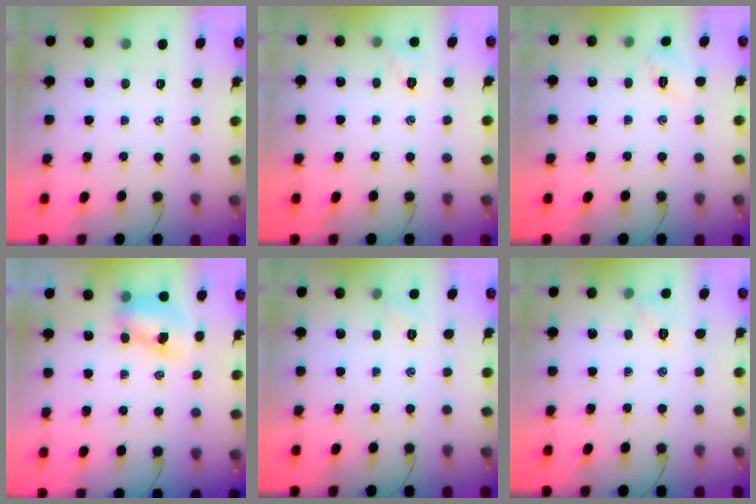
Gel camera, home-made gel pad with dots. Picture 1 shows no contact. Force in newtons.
{"total": 5.6, "press": 5.5, "slide": 1.2}
{"total": 5.1, "press": 4.9, "slide": 1.4}
{"total": 8.4, "press": 8.3, "slide": 1.2}
{"total": 4.5, "press": 4.3, "slide": 1.5}
{"total": 5.4, "press": 5.2, "slide": 1.5}